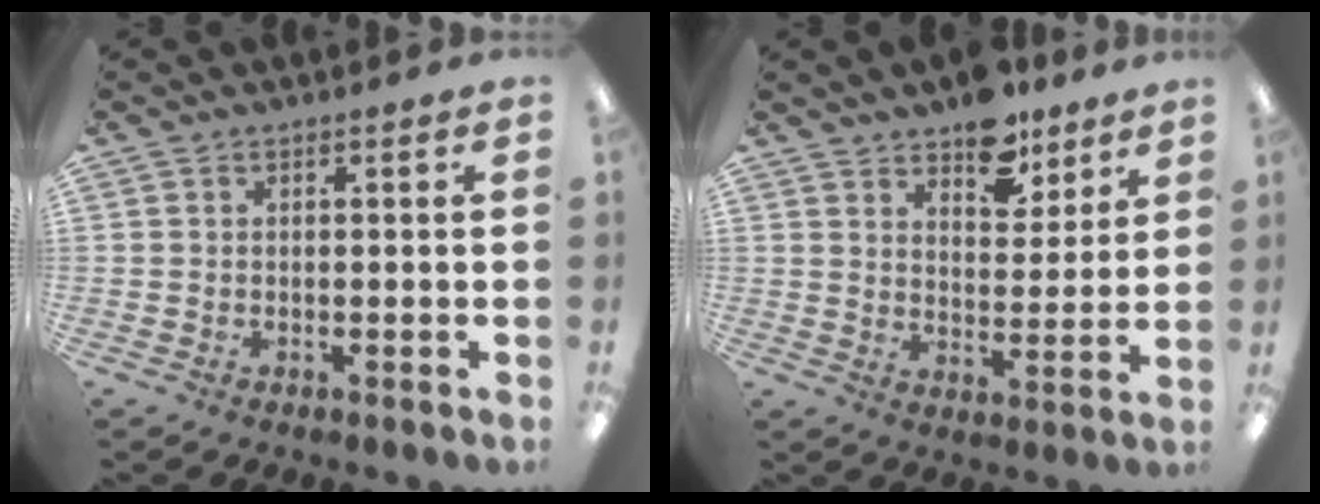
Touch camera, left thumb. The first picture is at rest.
{"total": 9.8, "force": [7.8, 4.9, 3.5], "torque": [-0.032, -0.050, 0.136]}